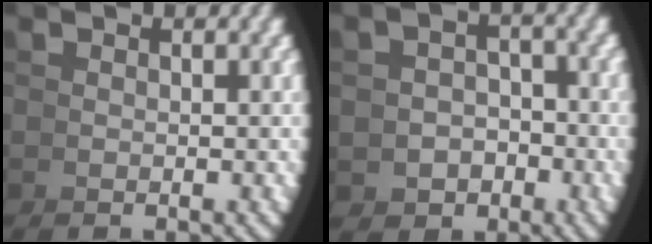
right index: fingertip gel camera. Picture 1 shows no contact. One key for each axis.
{"total": 5.9, "fx": -2.5, "fy": 4.9, "fz": 1.9, "tx": -0.023, "ty": -0.022, "tz": -0.040}